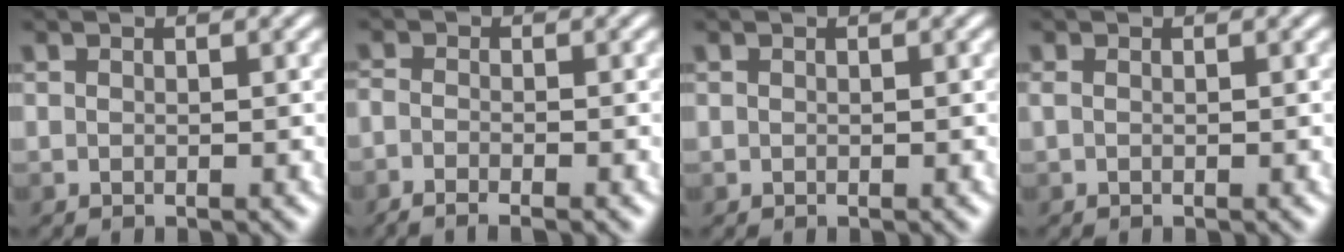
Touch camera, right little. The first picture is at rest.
{"total": 3.3, "force": [-1.6, 1.4, 2.5], "torque": [-0.059, 0.001, -0.036]}
{"total": 0.0}
{"total": 0.8, "force": [0.1, 0.4, 0.6], "torque": [-0.015, 0.001, 0.000]}